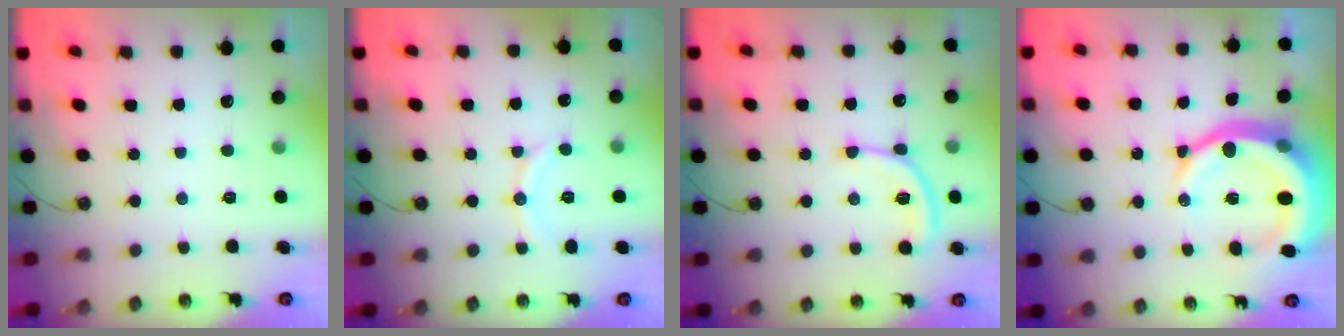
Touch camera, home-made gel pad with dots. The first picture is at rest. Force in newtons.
{"total": 7.9, "press": 7.9, "slide": 0.3}
{"total": 8.5, "press": 8.5, "slide": 0.9}
{"total": 16.9, "press": 16.8, "slide": 1.8}